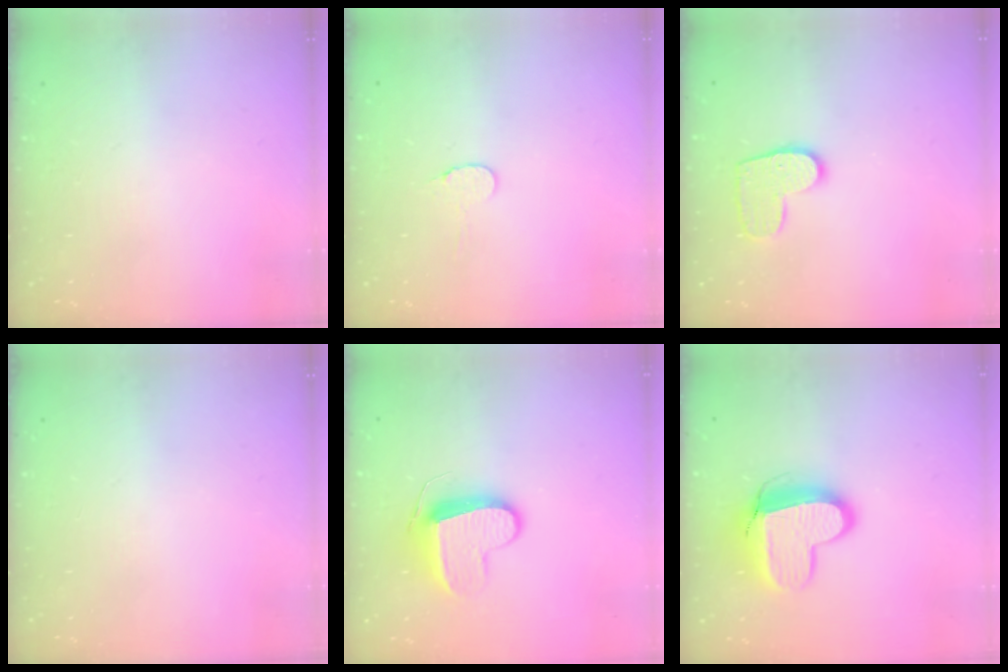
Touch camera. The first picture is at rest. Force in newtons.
{"total": 4.5, "press": 4.5, "slide": 0.4}
{"total": 9.8, "press": 9.8, "slide": 0.3}
{"total": 0.0}
{"total": 10.4, "press": 10.4, "slide": 0.5}
{"total": 12.8, "press": 12.8, "slide": 1.3}